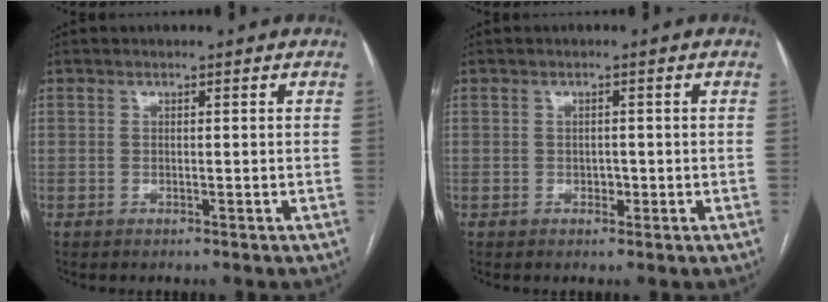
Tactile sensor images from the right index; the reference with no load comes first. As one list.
[{"total": 1.2, "force": [-0.3, 0.9, 0.7], "torque": [-0.011, 0.001, -0.002]}]